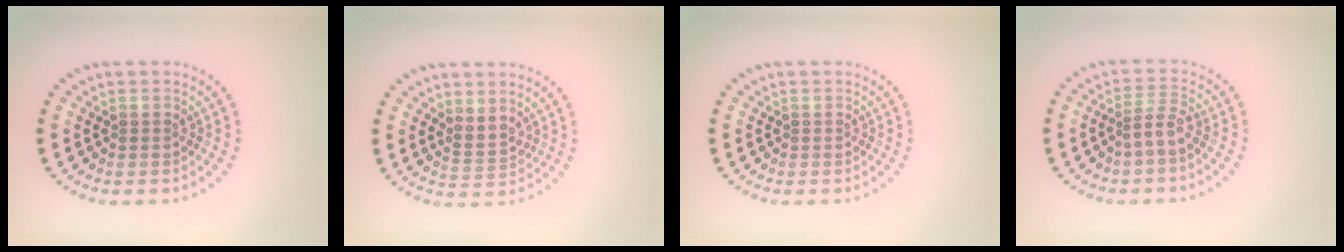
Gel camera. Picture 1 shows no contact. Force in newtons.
{"total": 2.0, "press": 1.4, "slide": 1.3}
{"total": 0.0}
{"total": 2.0, "press": 1.3, "slide": 1.5}